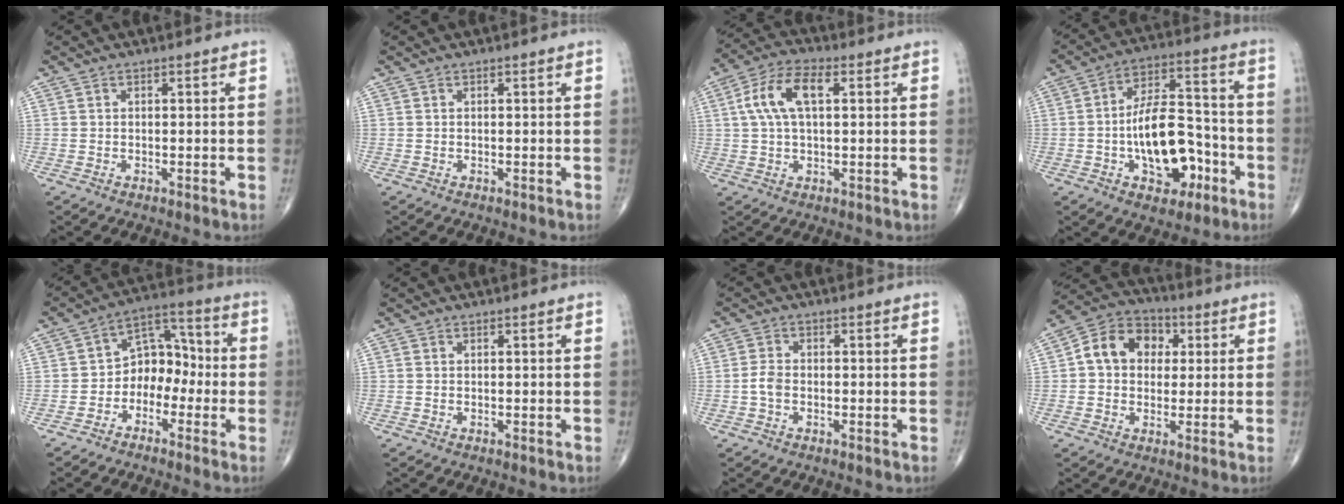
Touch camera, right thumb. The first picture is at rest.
{"total": 0.0}
{"total": 9.7, "force": [2.2, 4.6, 8.2], "torque": [-0.169, 0.023, 0.037]}
{"total": 15.8, "force": [-4.8, 8.8, 12.2], "torque": [-0.165, 0.049, -0.075]}
{"total": 8.7, "force": [-2.4, 6.4, 5.3], "torque": [-0.049, 0.049, -0.057]}
{"total": 0.0}
{"total": 2.4, "force": [-0.7, 1.5, 1.7], "torque": [-0.036, 0.008, -0.018]}
{"total": 11.3, "force": [2.0, 8.9, 6.6], "torque": [-0.080, 0.021, 0.020]}